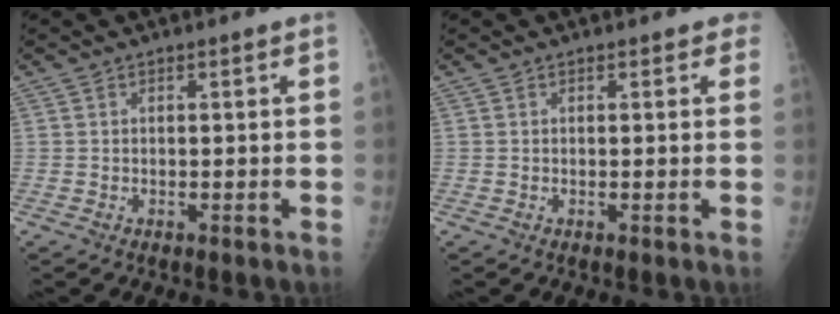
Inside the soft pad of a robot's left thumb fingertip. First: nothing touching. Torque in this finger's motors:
{"motor_torque": [-0.02, 0.12, 0.11, 0.02, 0.00]}